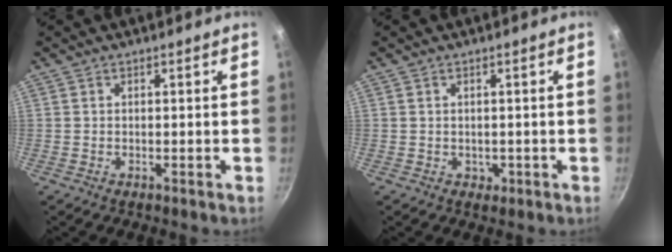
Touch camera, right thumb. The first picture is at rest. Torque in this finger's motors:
{"motor_torque": [0.25, 0.00, -0.29, -0.04, -0.02]}